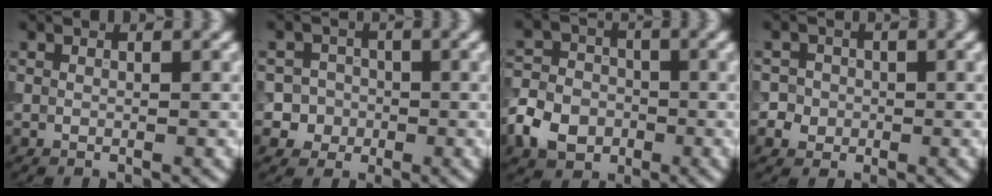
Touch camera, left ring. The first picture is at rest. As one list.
[{"total": 4.0, "force": [-0.9, 3.8, 0.5], "torque": [0.024, 0.014, -0.036]}, {"total": 5.1, "force": [-2.1, 4.1, 2.3], "torque": [-0.046, 0.002, -0.053]}, {"total": 3.2, "force": [-0.4, 3.1, 0.8], "torque": [0.011, 0.015, -0.019]}]